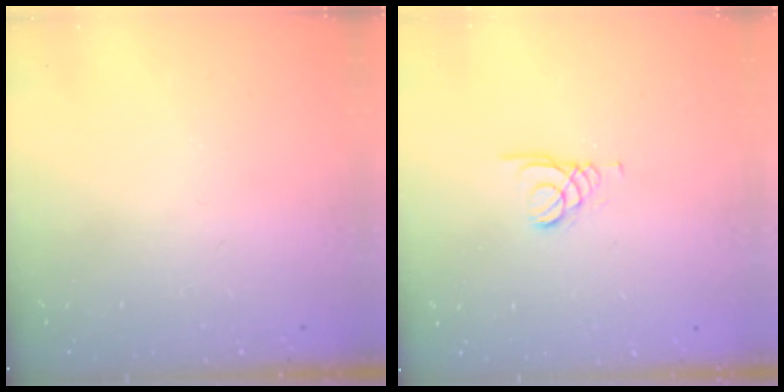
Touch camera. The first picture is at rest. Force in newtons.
{"total": 1.5, "press": 1.5, "slide": 0.1}